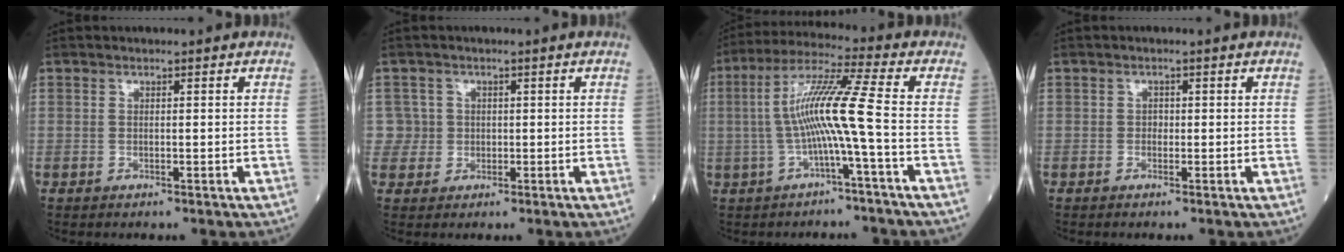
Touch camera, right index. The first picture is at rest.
{"total": 2.7, "force": [0.3, 2.7, -0.5], "torque": [0.023, 0.008, 0.004]}
{"total": 10.0, "force": [-1.3, -1.4, 9.8], "torque": [-0.193, 0.023, -0.024]}
{"total": 0.7, "force": [-0.1, 0.6, 0.3], "torque": [-0.004, 0.003, -0.003]}